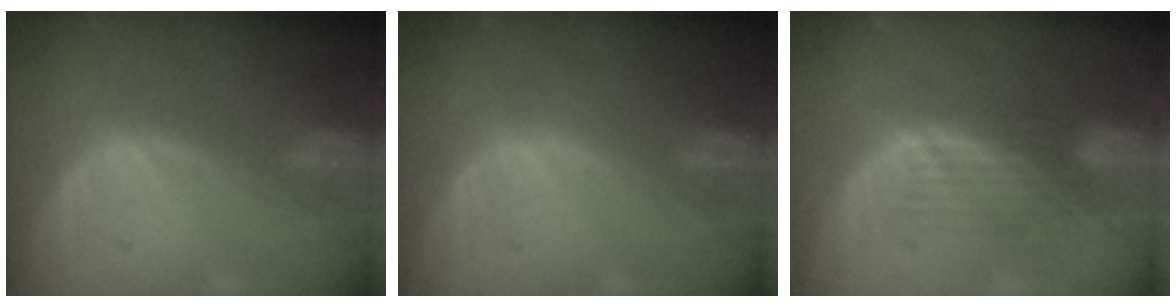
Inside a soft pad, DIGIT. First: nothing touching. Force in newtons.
{"total": 0.0}
{"total": 4.5, "press": 3.8, "slide": 2.3}